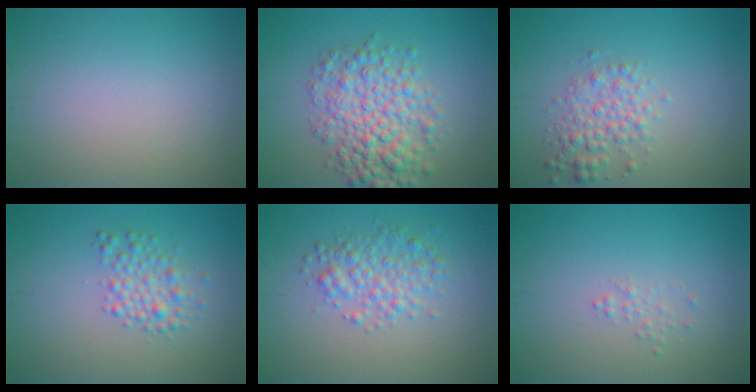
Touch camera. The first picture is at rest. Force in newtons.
{"total": 5.9, "press": 5.9, "slide": 0.1}
{"total": 2.8, "press": 2.8, "slide": 0.0}
{"total": 2.7, "press": 2.7, "slide": 0.1}
{"total": 3.2, "press": 3.2, "slide": 0.1}
{"total": 0.7, "press": 0.7, "slide": 0.1}